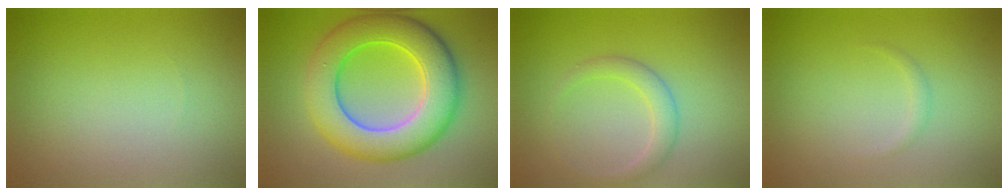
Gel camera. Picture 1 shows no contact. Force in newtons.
{"total": 9.8, "press": 9.8, "slide": 0.2}
{"total": 2.1, "press": 2.1, "slide": 0.1}
{"total": 0.6, "press": 0.6, "slide": 0.0}